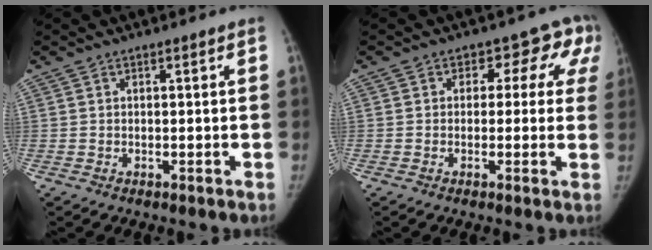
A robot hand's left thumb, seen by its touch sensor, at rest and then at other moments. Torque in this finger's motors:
{"motor_torque": [-0.16, 0.28, -0.19, 0.06, -0.01]}